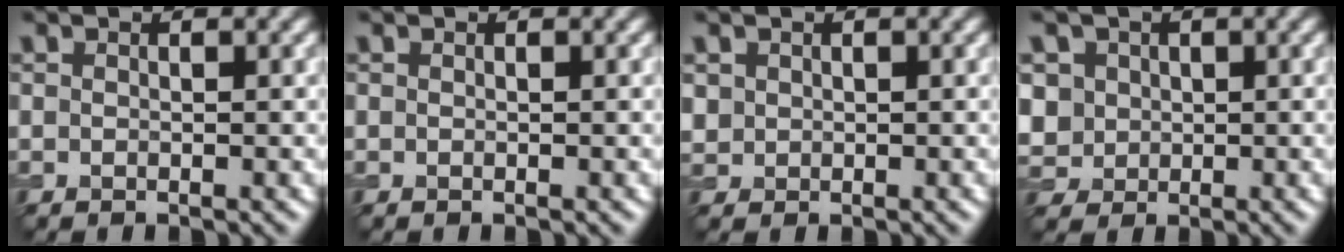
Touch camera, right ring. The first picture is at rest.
{"total": 0.0}
{"total": 1.0, "force": [0.3, 0.9, 0.1], "torque": [0.000, -0.004, 0.010]}
{"total": 4.2, "force": [1.1, 3.8, 1.5], "torque": [-0.048, 0.014, 0.023]}